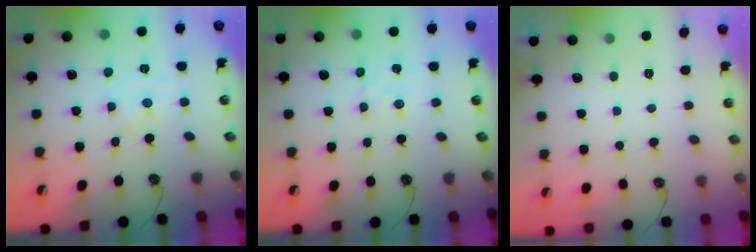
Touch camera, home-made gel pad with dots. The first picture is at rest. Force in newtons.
{"total": 3.6, "press": 3.6, "slide": 0.4}
{"total": 0.0}